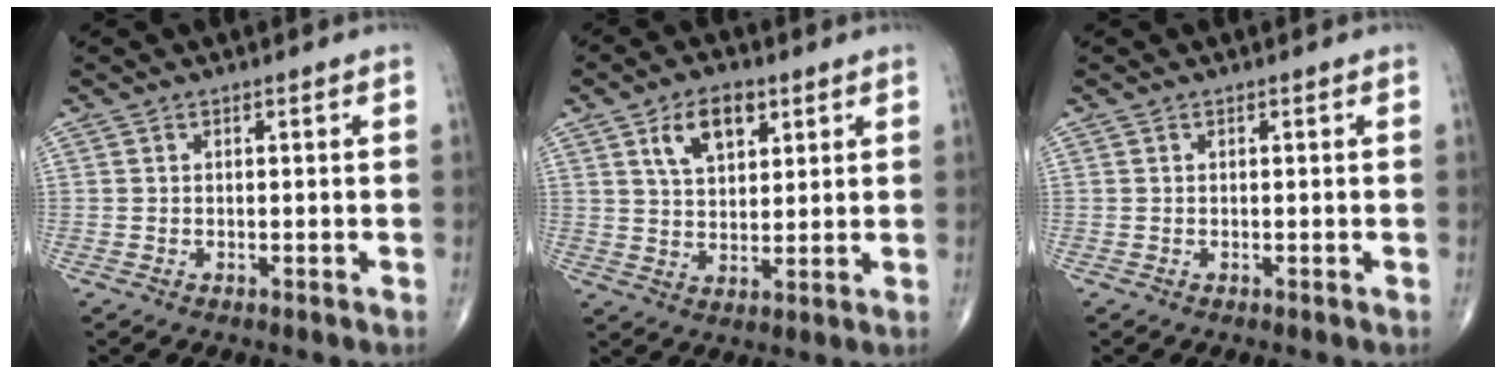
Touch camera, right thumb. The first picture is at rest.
{"total": 8.5, "force": [4.0, 4.7, 5.8], "torque": [-0.081, -0.012, 0.072]}
{"total": 0.0}